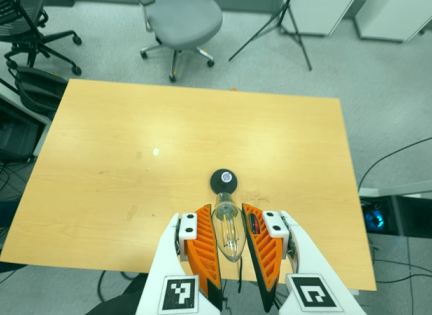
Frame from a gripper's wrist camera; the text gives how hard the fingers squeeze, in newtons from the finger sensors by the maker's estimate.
{"total": 13.4, "left": 14.5, "right": 12.2}